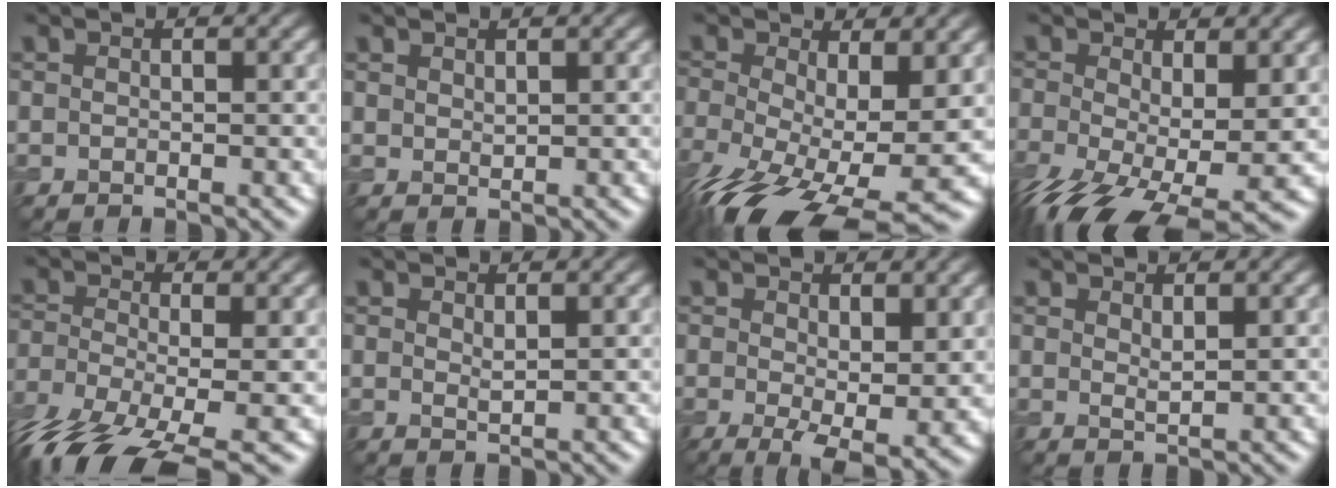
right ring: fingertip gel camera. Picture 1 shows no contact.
{"total": 0.8, "force": [0.7, 0.3, 0.3], "torque": [-0.010, -0.001, 0.017]}
{"total": 14.5, "force": [-5.1, 6.1, 12.0], "torque": [-0.231, -0.053, -0.071]}
{"total": 10.5, "force": [-4.2, 4.6, 8.5], "torque": [-0.181, -0.052, -0.063]}
{"total": 10.4, "force": [-6.3, 3.4, 7.6], "torque": [-0.160, -0.029, -0.116]}
{"total": 0.8, "force": [0.5, 0.2, 0.6], "torque": [-0.016, -0.004, 0.010]}
{"total": 5.3, "force": [0.2, 2.2, 4.8], "torque": [-0.081, -0.021, 0.010]}
{"total": 1.1, "force": [0.8, 0.2, 0.6], "torque": [-0.015, -0.001, 0.015]}